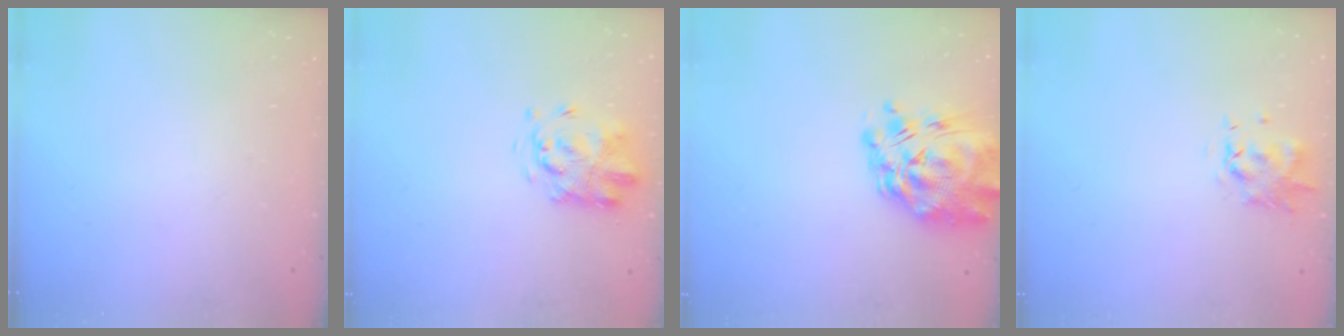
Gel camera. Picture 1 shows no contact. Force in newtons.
{"total": 3.4, "press": 3.3, "slide": 0.9}
{"total": 12.2, "press": 11.2, "slide": 4.7}
{"total": 1.0, "press": 0.9, "slide": 0.3}